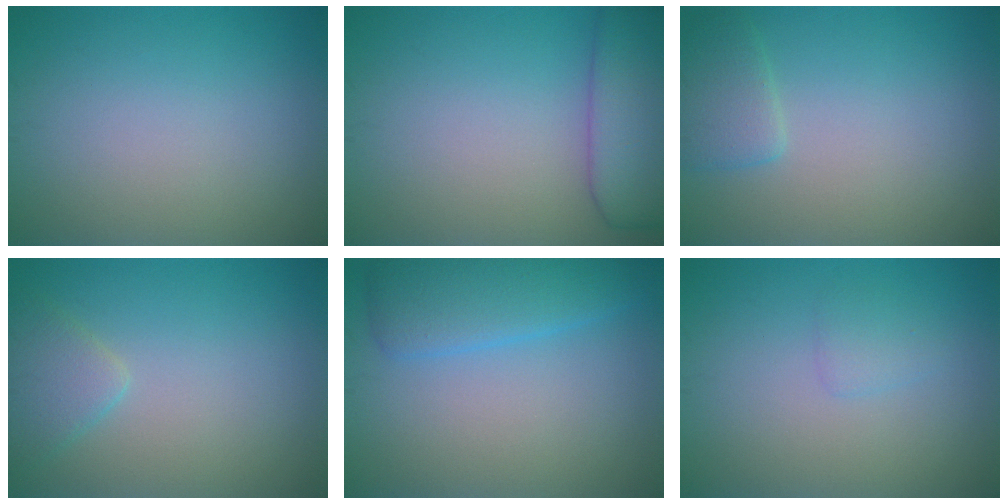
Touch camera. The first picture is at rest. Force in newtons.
{"total": 6.2, "press": 6.1, "slide": 0.6}
{"total": 2.2, "press": 2.1, "slide": 0.2}
{"total": 2.4, "press": 2.4, "slide": 0.2}
{"total": 4.2, "press": 4.2, "slide": 0.1}
{"total": 1.1, "press": 1.1, "slide": 0.1}